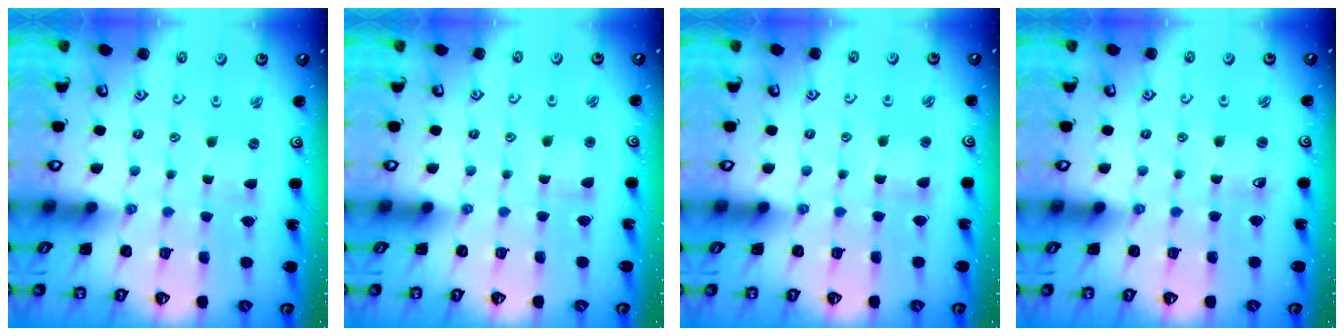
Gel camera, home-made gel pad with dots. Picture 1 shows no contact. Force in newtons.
{"total": 2.2, "press": 2.2, "slide": 0.2}
{"total": 1.3, "press": 1.2, "slide": 0.2}
{"total": 1.5, "press": 1.5, "slide": 0.3}